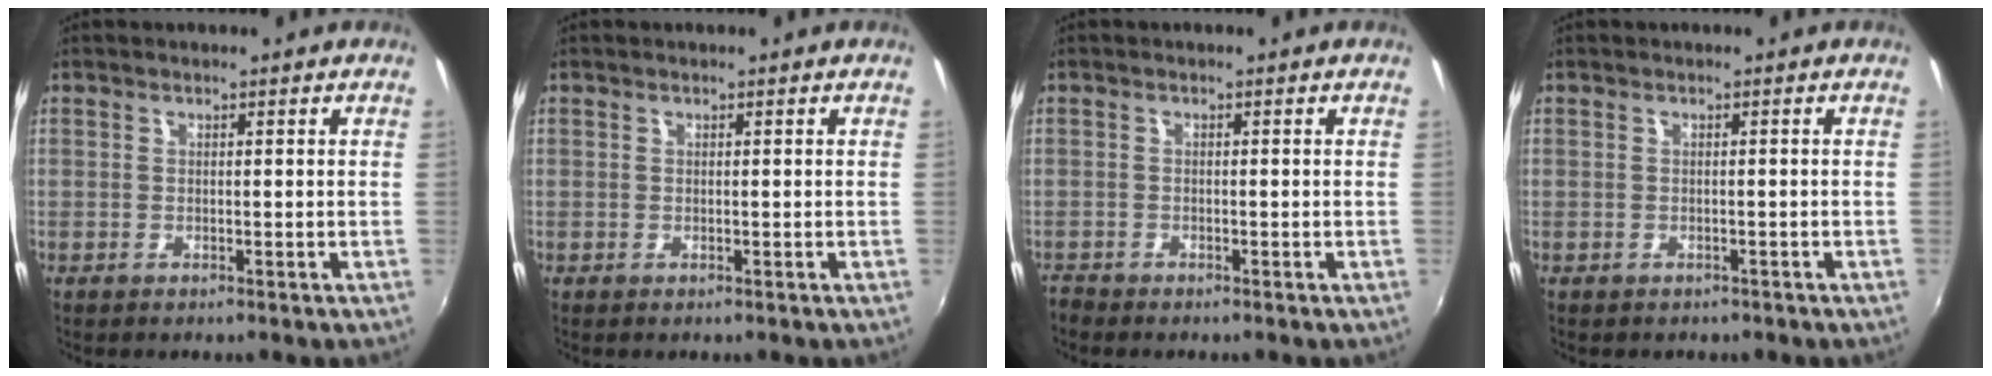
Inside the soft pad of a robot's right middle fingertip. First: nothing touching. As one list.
[{"total": 0.0}, {"total": 1.8, "force": [-1.7, 0.5, 0.1], "torque": [-0.009, -0.008, -0.037]}, {"total": 1.4, "force": [-0.9, 1.0, 0.4], "torque": [-0.011, -0.002, -0.008]}]